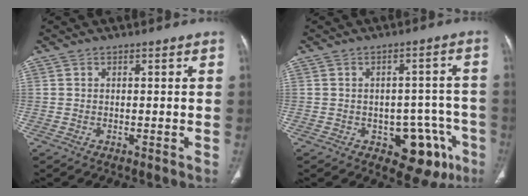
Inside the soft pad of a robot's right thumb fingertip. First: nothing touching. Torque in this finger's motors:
{"motor_torque": [2.10, 1.92, 0.38, -0.61, 0.01]}